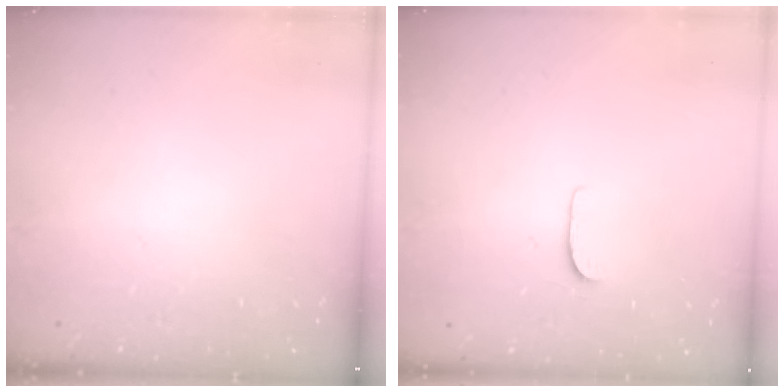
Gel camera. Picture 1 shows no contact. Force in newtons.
{"total": 4.2, "press": 4.2, "slide": 0.4}